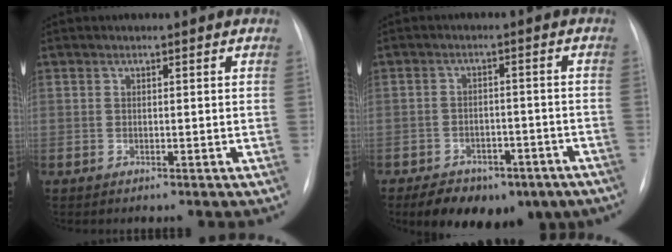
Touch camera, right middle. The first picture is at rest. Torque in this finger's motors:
{"motor_torque": [1.13, -1.01, 0.30, 0.11]}